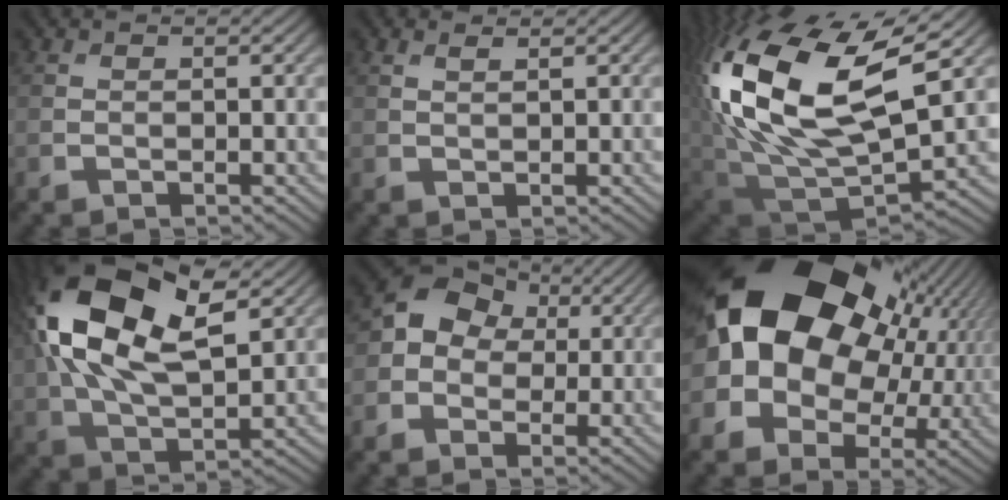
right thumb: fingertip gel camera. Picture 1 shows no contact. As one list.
[{"total": 1.0, "force": [0.8, 0.2, 0.6], "torque": [-0.015, -0.001, 0.017]}, {"total": 19.2, "force": [5.4, 10.3, 15.2], "torque": [-0.351, 0.001, 0.101]}, {"total": 18.0, "force": [5.8, 9.4, 14.2], "torque": [-0.318, 0.027, 0.098]}, {"total": 7.4, "force": [0.8, 6.1, 4.0], "torque": [-0.072, 0.009, -0.003]}, {"total": 21.5, "force": [4.8, 15.3, 14.4], "torque": [-0.273, -0.011, 0.100]}]